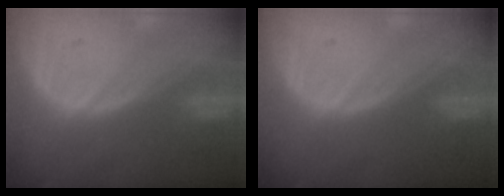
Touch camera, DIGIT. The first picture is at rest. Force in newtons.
{"total": 0.0}